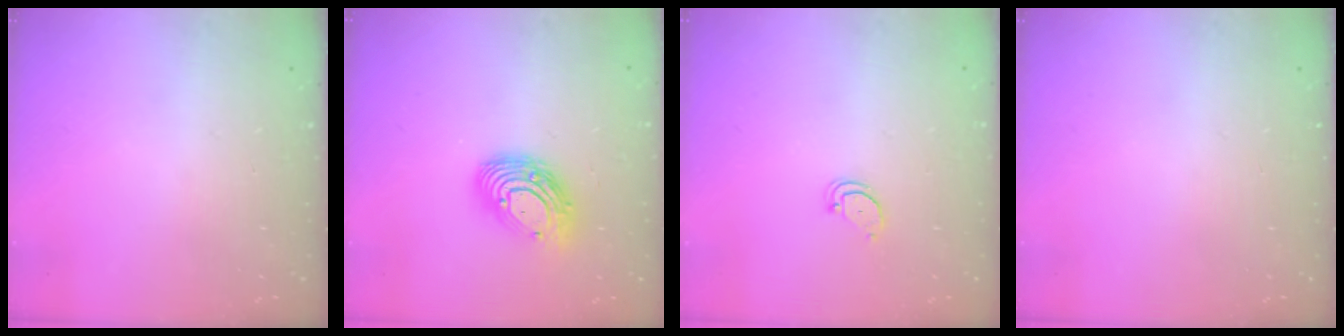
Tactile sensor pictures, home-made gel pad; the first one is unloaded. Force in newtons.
{"total": 13.0, "press": 12.9, "slide": 1.2}
{"total": 2.4, "press": 2.4, "slide": 0.2}
{"total": 0.0}